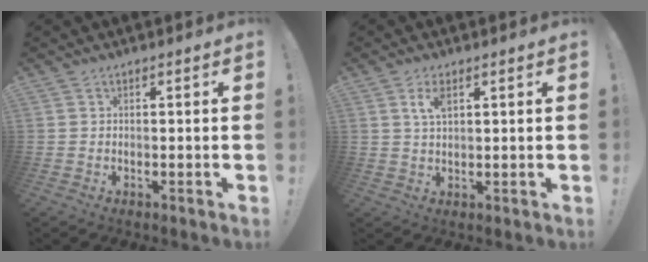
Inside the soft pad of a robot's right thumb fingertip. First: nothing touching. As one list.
[{"total": 4.3, "force": [1.9, 2.0, 3.2], "torque": [-0.056, -0.003, 0.032]}]